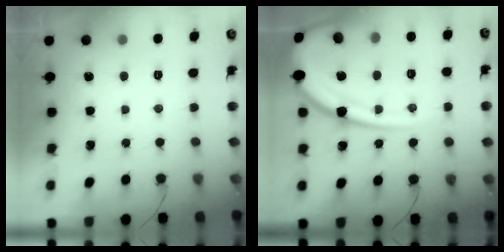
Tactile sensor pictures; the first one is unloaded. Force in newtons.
{"total": 20.0, "press": 19.9, "slide": 2.1}